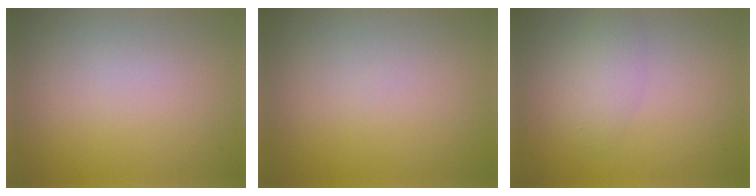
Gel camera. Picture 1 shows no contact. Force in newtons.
{"total": 0.0}
{"total": 2.0, "press": 2.0, "slide": 0.1}